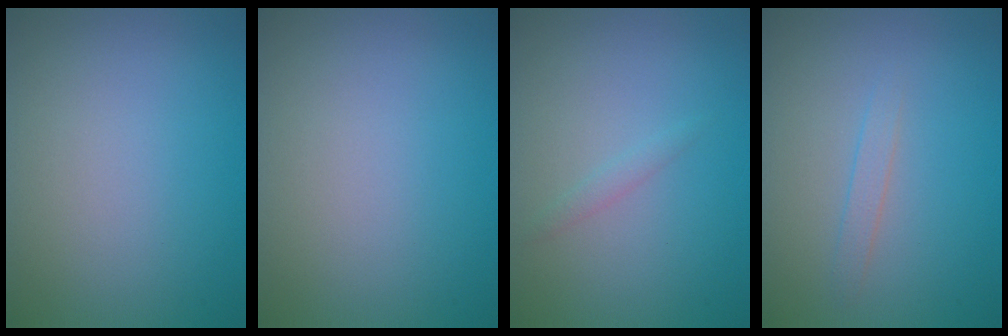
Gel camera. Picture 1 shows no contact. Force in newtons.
{"total": 0.0}
{"total": 0.8, "press": 0.8, "slide": 0.1}
{"total": 1.1, "press": 1.1, "slide": 0.0}